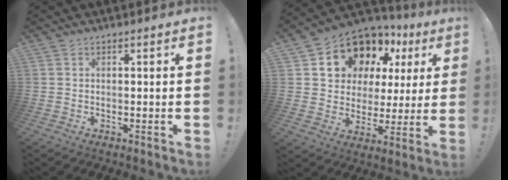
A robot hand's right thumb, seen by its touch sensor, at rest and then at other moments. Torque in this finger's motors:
{"motor_torque": [0.43, 2.47, 0.53, -0.31, 0.06]}